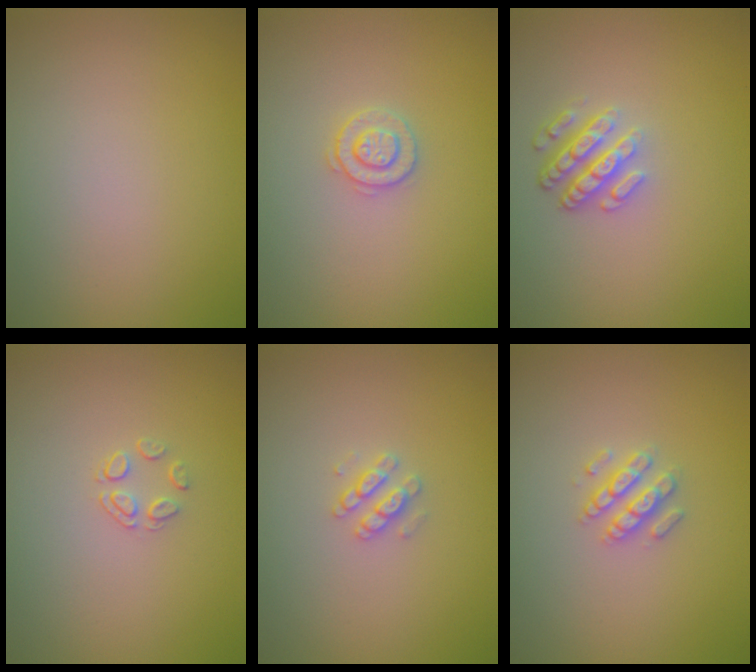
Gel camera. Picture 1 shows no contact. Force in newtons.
{"total": 2.0, "press": 1.9, "slide": 0.4}
{"total": 3.5, "press": 2.7, "slide": 2.2}
{"total": 1.4, "press": 0.6, "slide": 1.2}
{"total": 1.6, "press": 1.6, "slide": 0.3}
{"total": 2.5, "press": 2.4, "slide": 0.5}